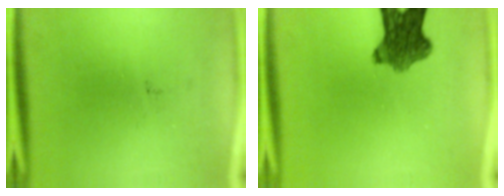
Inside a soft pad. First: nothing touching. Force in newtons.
{"total": 8.1}